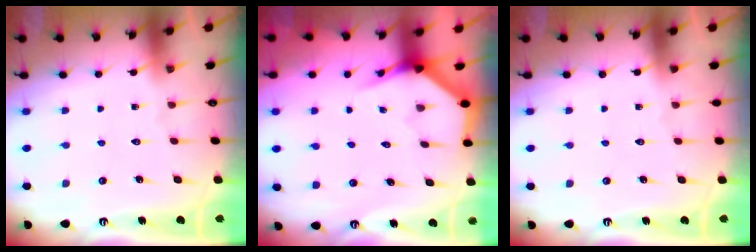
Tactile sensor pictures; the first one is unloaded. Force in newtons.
{"total": 3.8, "press": 3.8, "slide": 0.2}
{"total": 0.0}